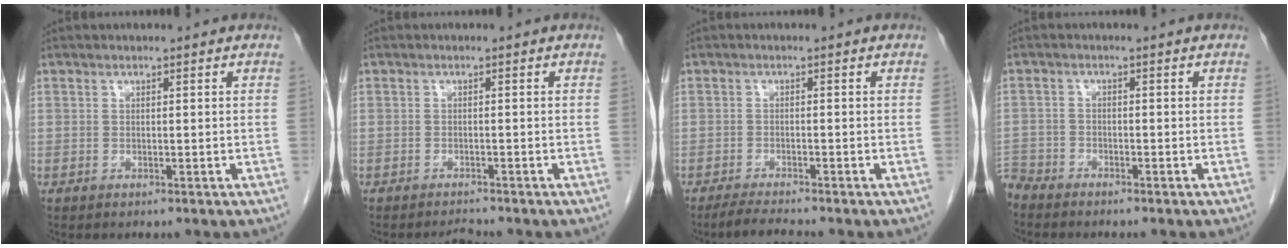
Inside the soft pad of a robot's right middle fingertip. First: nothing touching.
{"total": 1.2, "force": [-1.2, -0.2, -0.1], "torque": [-0.004, -0.010, -0.014]}
{"total": 3.2, "force": [-2.9, -0.3, 1.3], "torque": [-0.034, -0.017, -0.053]}
{"total": 4.3, "force": [-4.2, 1.0, 0.3], "torque": [-0.001, -0.010, -0.081]}